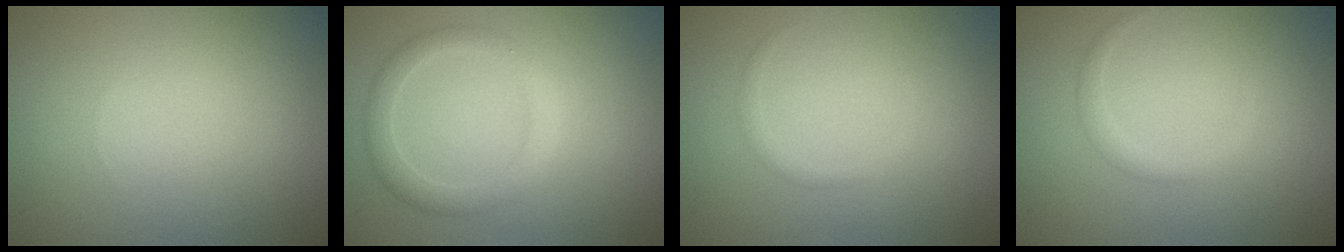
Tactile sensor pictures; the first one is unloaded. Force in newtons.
{"total": 2.3, "press": 2.3, "slide": 0.1}
{"total": 0.7, "press": 0.7, "slide": 0.0}
{"total": 1.1, "press": 1.1, "slide": 0.1}